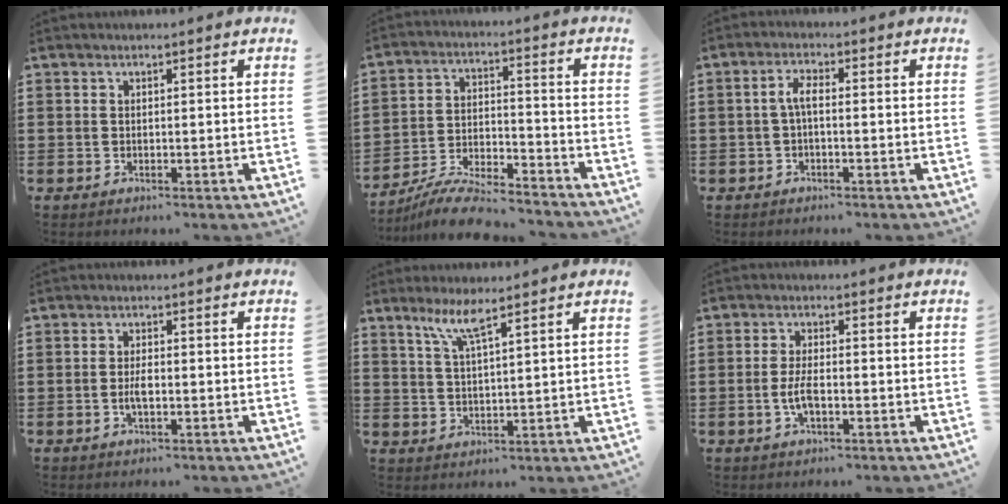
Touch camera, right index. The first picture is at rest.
{"total": 8.1, "force": [-7.7, 0.6, 2.4], "torque": [-0.055, 0.011, -0.151]}
{"total": 2.9, "force": [-0.5, 0.9, 2.8], "torque": [-0.068, 0.000, -0.016]}
{"total": 2.5, "force": [-0.7, 0.9, 2.2], "torque": [-0.049, -0.001, -0.015]}
{"total": 4.7, "force": [3.1, 0.1, 3.6], "torque": [-0.080, 0.002, 0.053]}
{"total": 3.9, "force": [-1.0, 1.5, 3.5], "torque": [-0.085, -0.003, -0.024]}